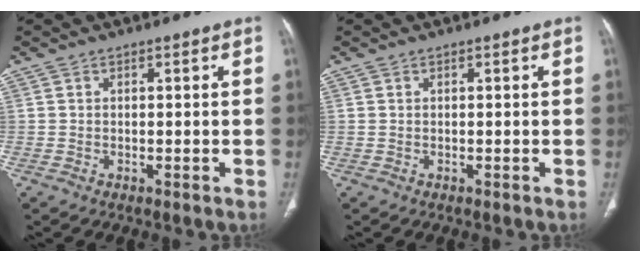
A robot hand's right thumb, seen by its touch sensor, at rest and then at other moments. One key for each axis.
{"total": 0.0}